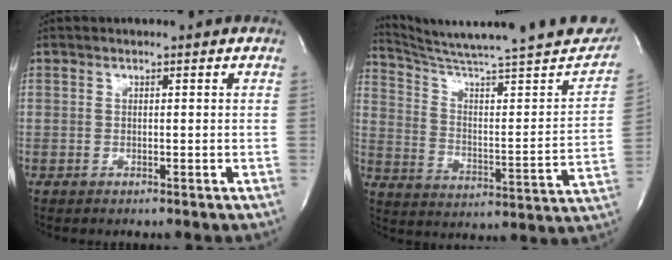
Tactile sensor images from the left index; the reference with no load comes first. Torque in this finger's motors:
{"motor_torque": [0.17, -0.44, 0.08, 0.04]}